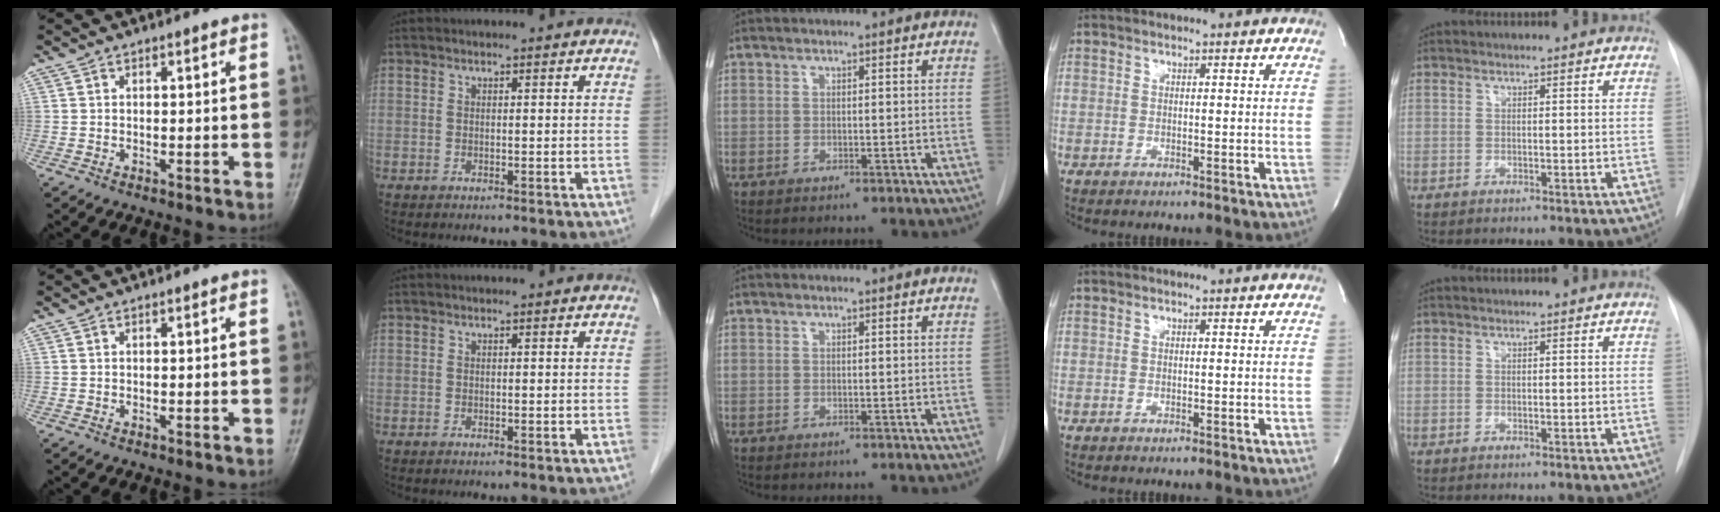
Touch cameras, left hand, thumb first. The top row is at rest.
{}